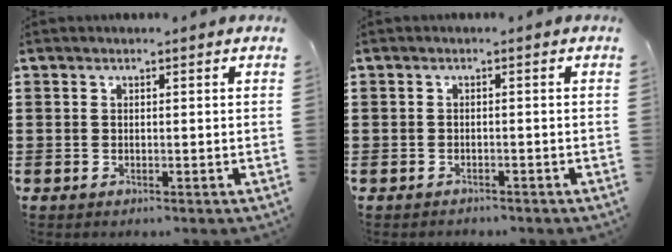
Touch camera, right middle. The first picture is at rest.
{"total": 0.8, "force": [-0.8, 0.1, 0.0], "torque": [-0.005, -0.002, -0.017]}